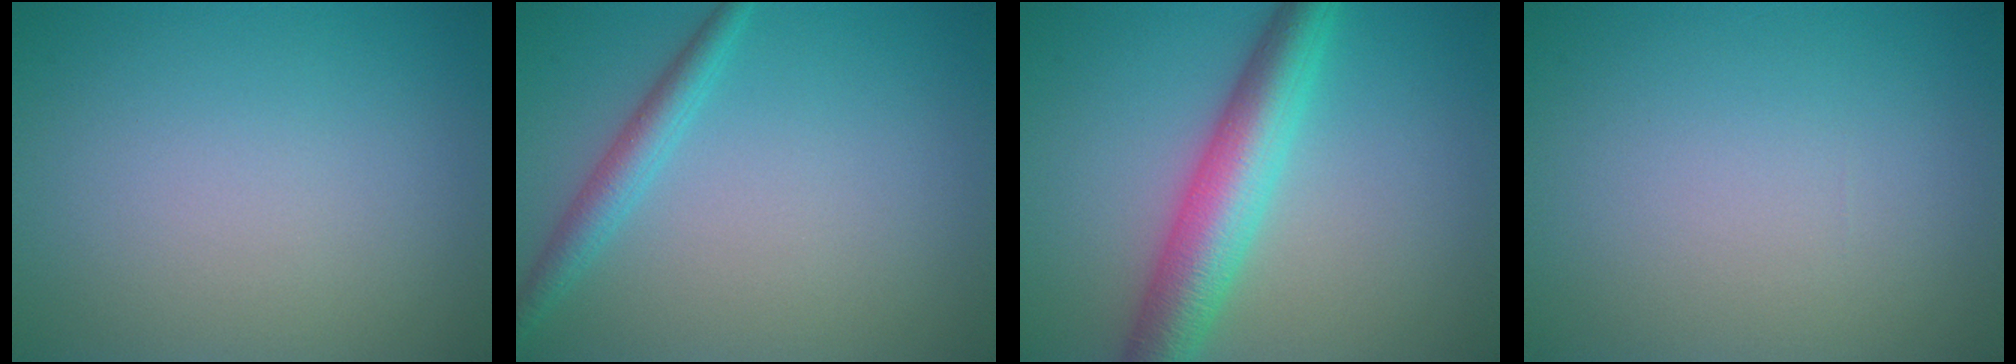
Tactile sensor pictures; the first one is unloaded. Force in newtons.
{"total": 2.3, "press": 2.3, "slide": 0.1}
{"total": 6.5, "press": 6.5, "slide": 0.0}
{"total": 0.0}